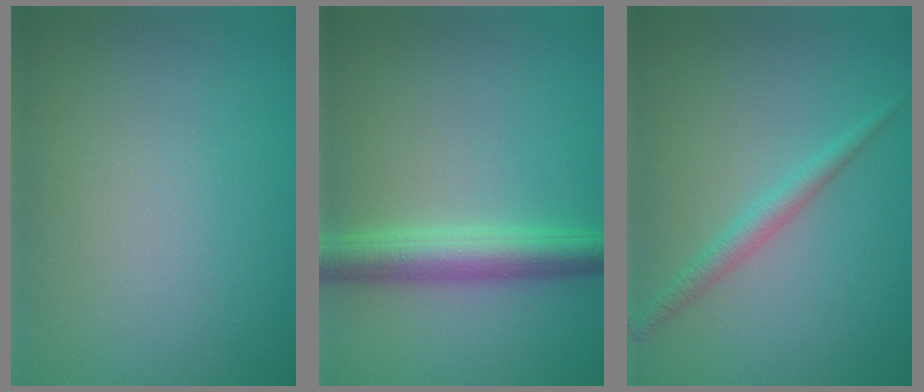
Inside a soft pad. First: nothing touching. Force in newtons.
{"total": 4.4, "press": 4.4, "slide": 0.1}
{"total": 1.9, "press": 1.9, "slide": 0.0}